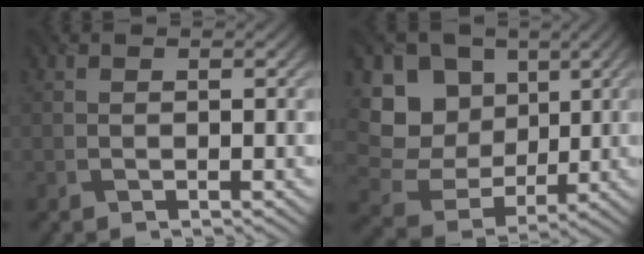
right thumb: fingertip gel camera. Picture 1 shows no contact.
{"total": 12.6, "force": [3.5, 10.6, 5.8], "torque": [-0.196, 0.026, 0.074]}